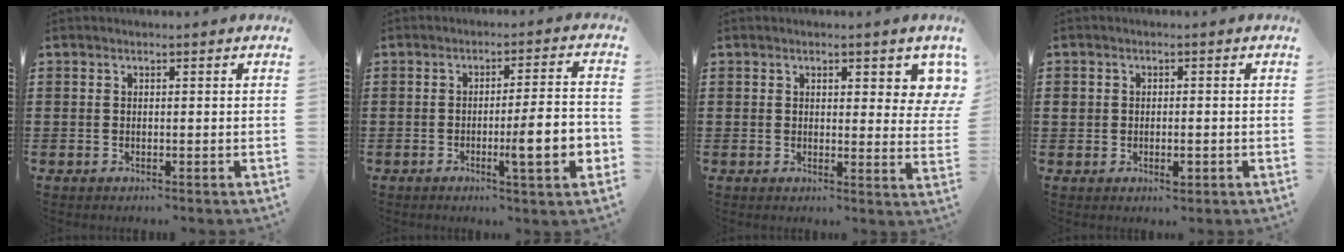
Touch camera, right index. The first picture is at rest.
{"total": 9.0, "force": [-2.4, 1.1, 8.6], "torque": [-0.130, -0.008, -0.040]}
{"total": 3.5, "force": [2.1, 1.5, 2.4], "torque": [-0.029, -0.001, 0.033]}
{"total": 2.3, "force": [-0.6, 1.6, 1.6], "torque": [-0.032, 0.001, -0.012]}